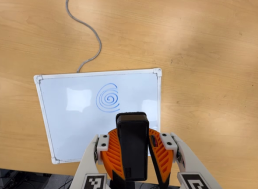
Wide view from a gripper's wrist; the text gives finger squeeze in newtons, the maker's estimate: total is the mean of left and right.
{"total": 12.1, "left": 10.8, "right": 13.5}